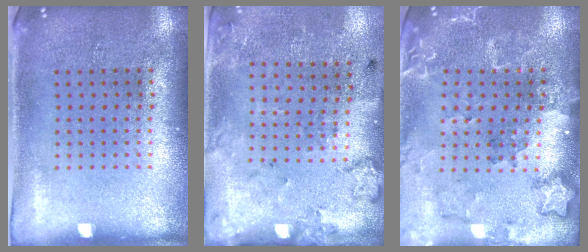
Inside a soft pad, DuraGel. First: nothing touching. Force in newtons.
{"total": 2.2, "press": 1.4, "slide": 1.7}
{"total": 1.8, "press": 1.7, "slide": 0.4}